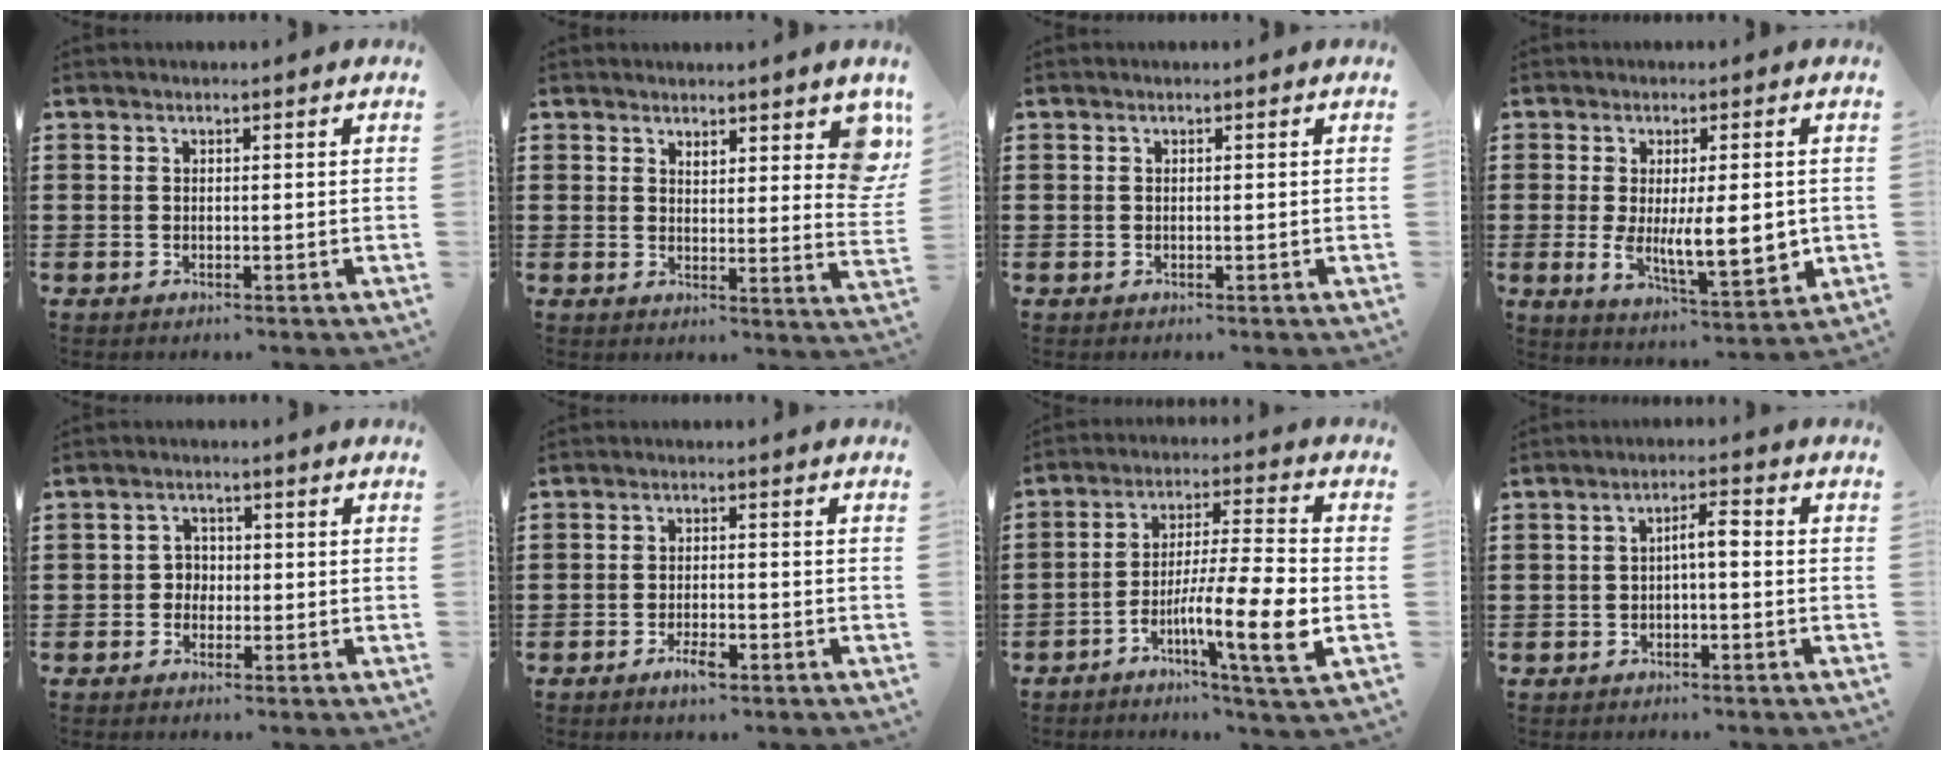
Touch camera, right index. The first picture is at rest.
{"total": 4.8, "force": [3.8, 1.5, 2.6], "torque": [-0.031, -0.012, 0.063]}
{"total": 0.0}
{"total": 9.9, "force": [-0.5, 3.3, 9.4], "torque": [-0.163, -0.016, -0.007]}
{"total": 2.1, "force": [-0.7, 1.9, 0.8], "torque": [-0.022, 0.005, -0.017]}
{"total": 3.2, "force": [-1.9, 0.8, 2.5], "torque": [-0.054, -0.005, -0.039]}
{"total": 11.5, "force": [-4.1, 0.7, 10.7], "torque": [-0.192, -0.007, -0.076]}
{"total": 2.7, "force": [-0.5, 0.6, 2.6], "torque": [-0.050, 0.007, -0.013]}